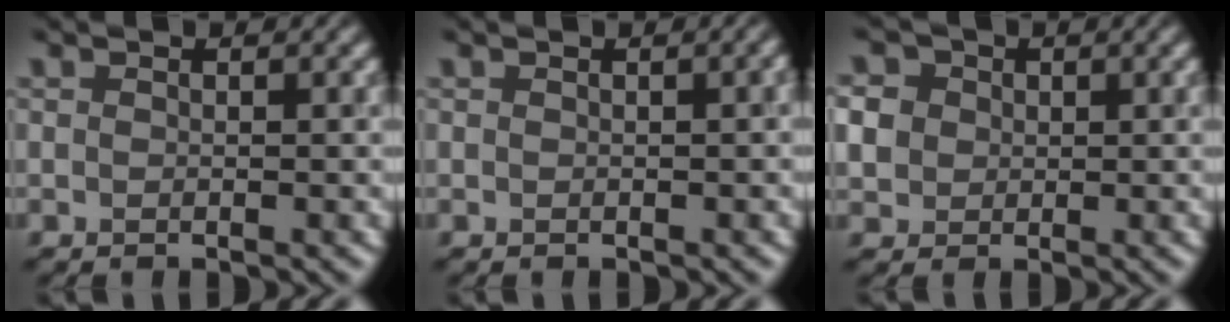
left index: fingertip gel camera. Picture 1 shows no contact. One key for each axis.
{"total": 1.0, "fx": 0.1, "fy": 0.2, "fz": 0.9, "tx": -0.009, "ty": 0.007, "tz": 0.002}
{"total": 4.3, "fx": 0.7, "fy": 3.9, "fz": 1.8, "tx": -0.055, "ty": 0.019, "tz": 0.011}